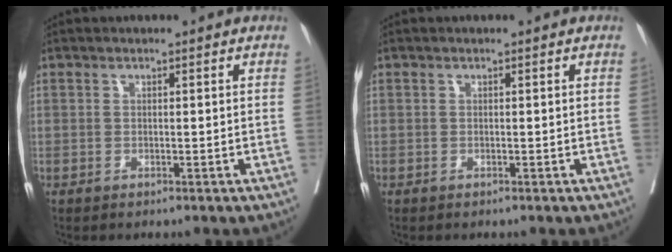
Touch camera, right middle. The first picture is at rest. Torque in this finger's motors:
{"motor_torque": [-0.28, 0.03, -0.05, -0.01]}